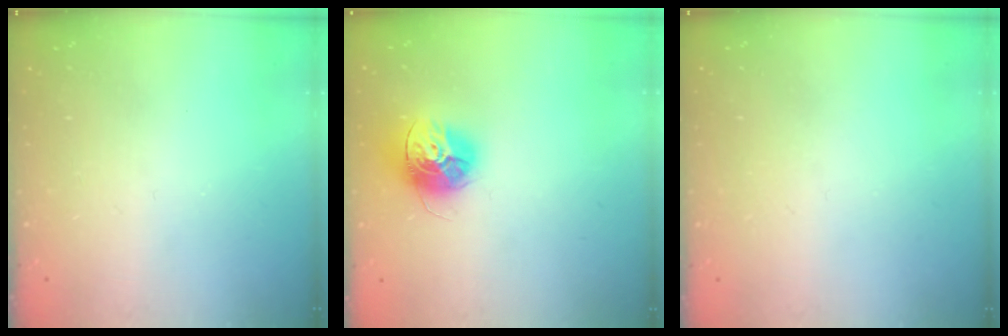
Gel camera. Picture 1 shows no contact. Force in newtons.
{"total": 13.7, "press": 13.7, "slide": 1.0}
{"total": 0.8, "press": 0.8, "slide": 0.0}